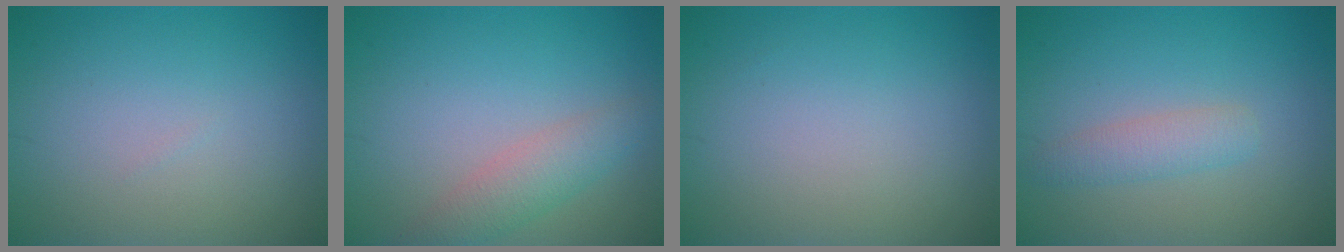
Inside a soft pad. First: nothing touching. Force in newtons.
{"total": 3.0, "press": 3.0, "slide": 0.1}
{"total": 0.0}
{"total": 2.2, "press": 2.2, "slide": 0.1}